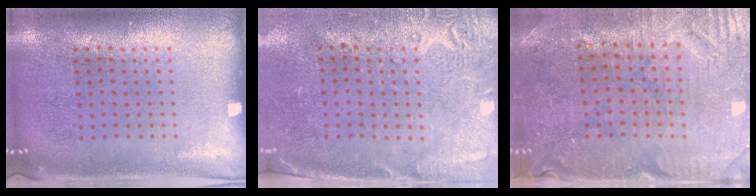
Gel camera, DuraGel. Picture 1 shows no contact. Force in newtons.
{"total": 2.7, "press": 2.3, "slide": 1.5}
{"total": 1.2, "press": 1.1, "slide": 0.4}